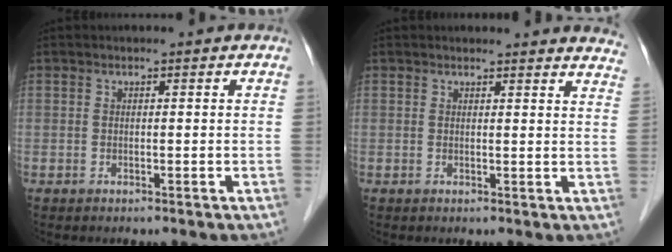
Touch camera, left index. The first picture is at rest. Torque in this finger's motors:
{"motor_torque": [0.01, -1.26, -0.08, -0.02]}